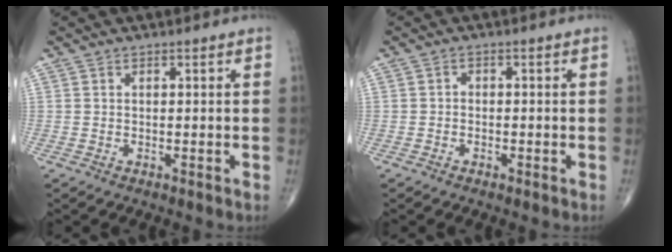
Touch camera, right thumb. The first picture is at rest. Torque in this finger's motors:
{"motor_torque": [1.94, 3.06, -0.13, -0.10, -0.03]}